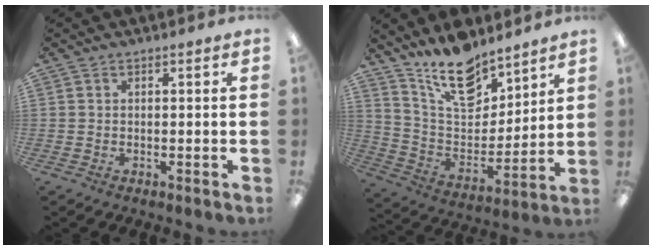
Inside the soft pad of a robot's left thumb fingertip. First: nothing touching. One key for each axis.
{"total": 16.7, "fx": 12.8, "fy": 7.6, "fz": 7.6, "tx": -0.137, "ty": -0.079, "tz": 0.230}